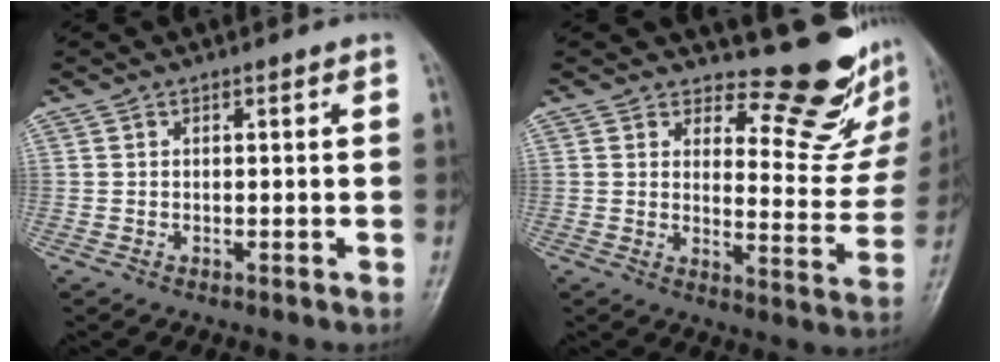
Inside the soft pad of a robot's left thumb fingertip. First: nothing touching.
{"total": 13.5, "force": [12.0, 4.5, 4.2], "torque": [-0.012, -0.132, 0.141]}